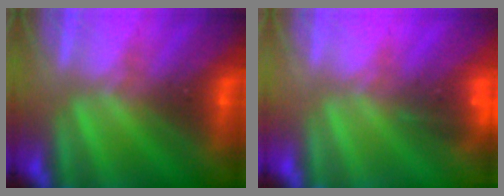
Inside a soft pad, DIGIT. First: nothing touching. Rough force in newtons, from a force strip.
{"total": 4.5}